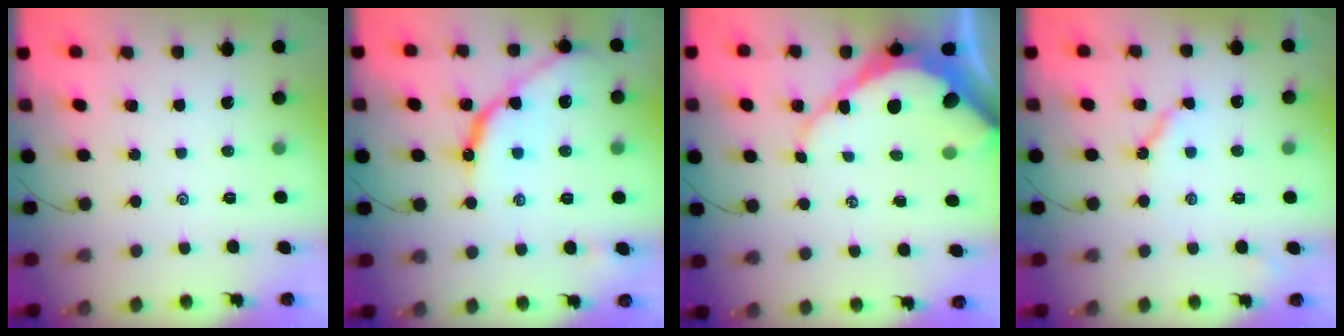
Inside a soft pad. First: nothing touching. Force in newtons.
{"total": 10.7, "press": 10.7, "slide": 0.9}
{"total": 12.5, "press": 12.5, "slide": 0.9}
{"total": 6.0, "press": 6.0, "slide": 0.4}